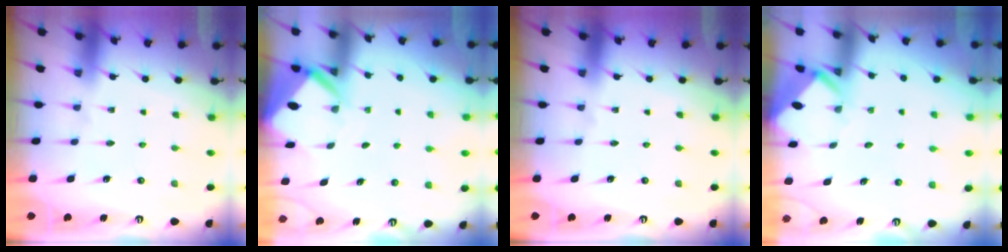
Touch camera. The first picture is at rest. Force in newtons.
{"total": 3.9, "press": 3.9, "slide": 0.3}
{"total": 0.0}
{"total": 3.6, "press": 3.6, "slide": 0.2}